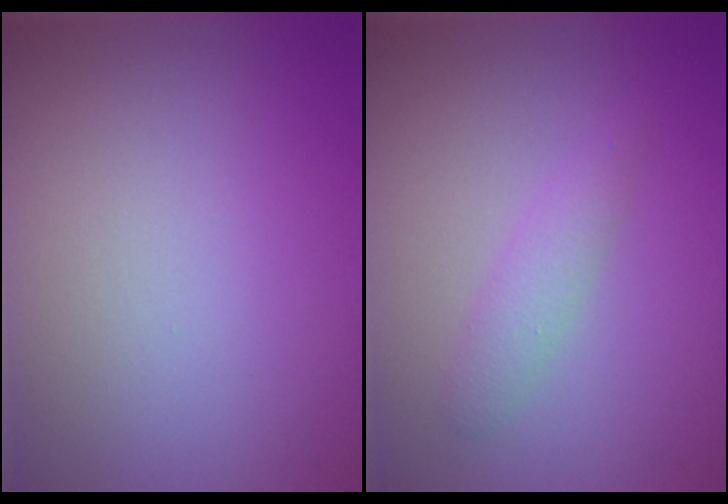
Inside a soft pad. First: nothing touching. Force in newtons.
{"total": 1.8, "press": 1.8, "slide": 0.0}